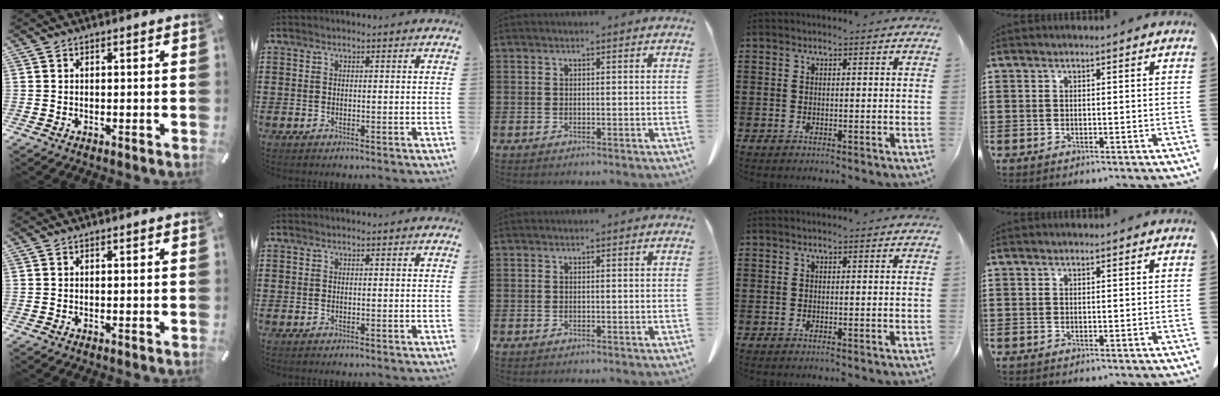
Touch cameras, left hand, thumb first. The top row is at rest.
{}